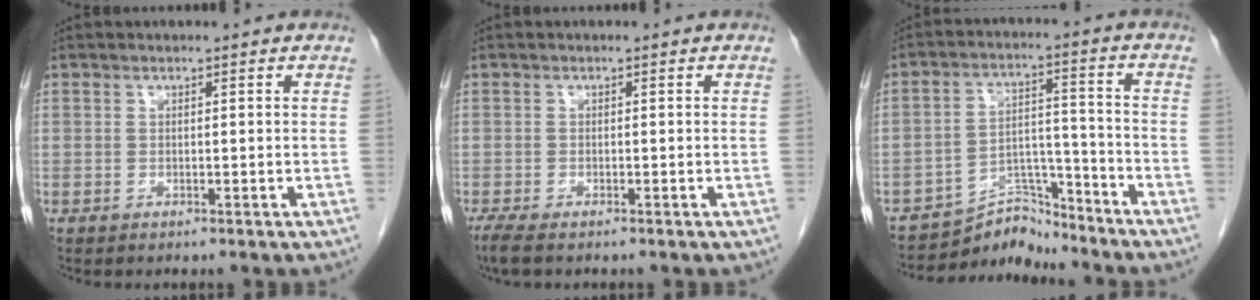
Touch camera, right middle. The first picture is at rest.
{"total": 2.7, "force": [-2.1, 0.6, 1.7], "torque": [-0.036, -0.011, -0.036]}
{"total": 7.2, "force": [-7.1, 1.2, -0.3], "torque": [0.010, 0.028, -0.123]}